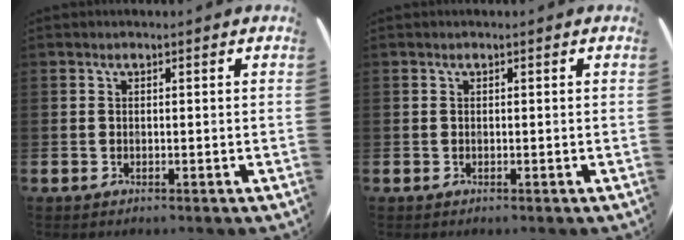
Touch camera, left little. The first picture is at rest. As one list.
[{"total": 0.0}]